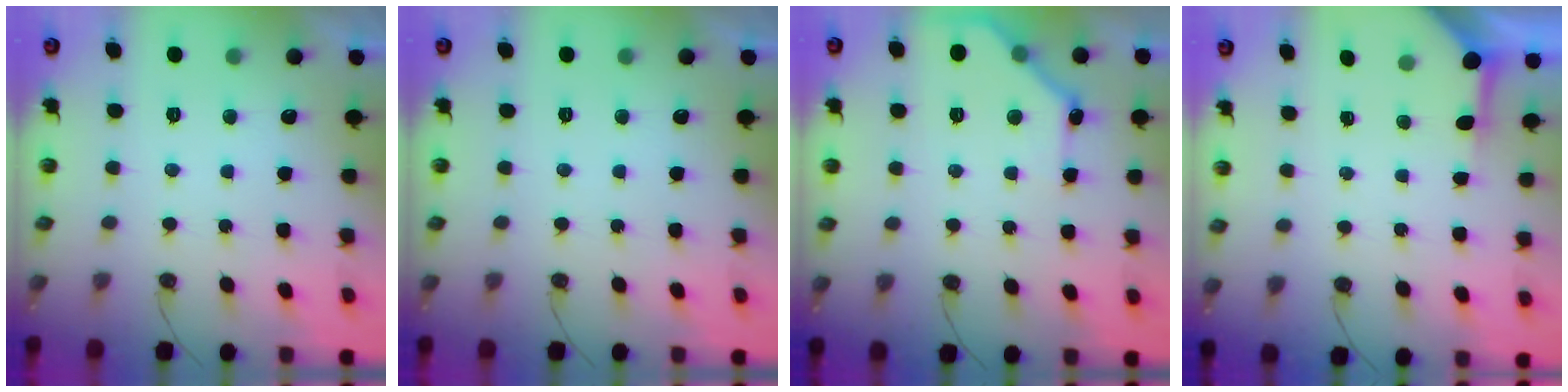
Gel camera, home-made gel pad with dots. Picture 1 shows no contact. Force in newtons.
{"total": 0.0}
{"total": 9.5, "press": 9.5, "slide": 0.5}
{"total": 3.9, "press": 3.9, "slide": 0.4}